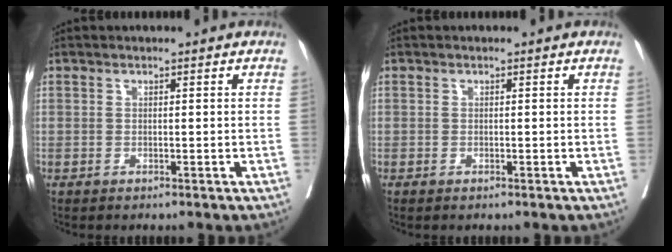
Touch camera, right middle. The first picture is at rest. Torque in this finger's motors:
{"motor_torque": [-0.17, 0.04, 0.05, 0.01]}